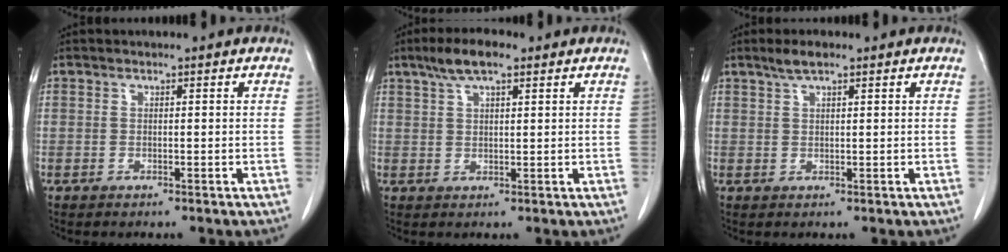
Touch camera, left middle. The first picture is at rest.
{"total": 5.5, "force": [3.5, 1.4, 3.9], "torque": [-0.081, 0.017, 0.063]}
{"total": 2.6, "force": [1.9, 0.5, 1.8], "torque": [-0.039, 0.009, 0.036]}